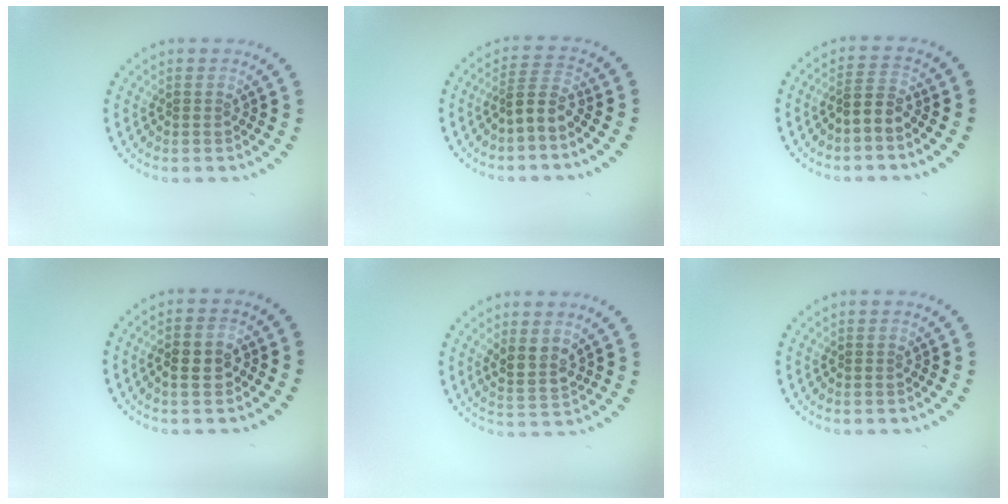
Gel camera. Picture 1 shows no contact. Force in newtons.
{"total": 2.6, "press": 1.9, "slide": 1.7}
{"total": 1.8, "press": 1.5, "slide": 1.1}
{"total": 2.6, "press": 2.5, "slide": 0.5}
{"total": 2.4, "press": 2.2, "slide": 1.1}
{"total": 0.0}